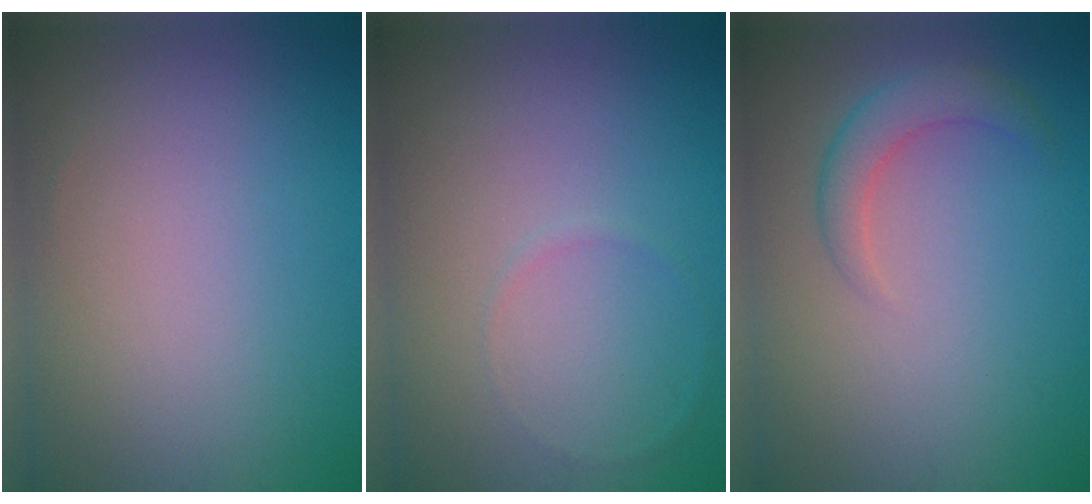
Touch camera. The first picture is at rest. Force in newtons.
{"total": 0.6, "press": 0.6, "slide": 0.1}
{"total": 2.5, "press": 2.5, "slide": 0.1}